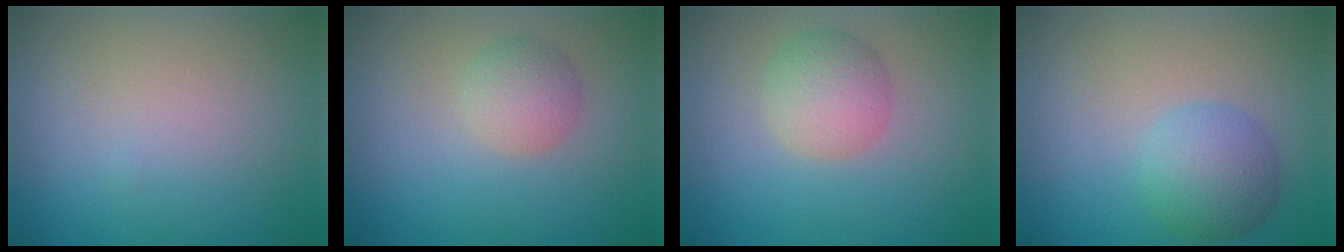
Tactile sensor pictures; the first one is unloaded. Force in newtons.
{"total": 2.3, "press": 2.3, "slide": 0.1}
{"total": 3.4, "press": 3.4, "slide": 0.0}
{"total": 4.0, "press": 4.0, "slide": 0.1}